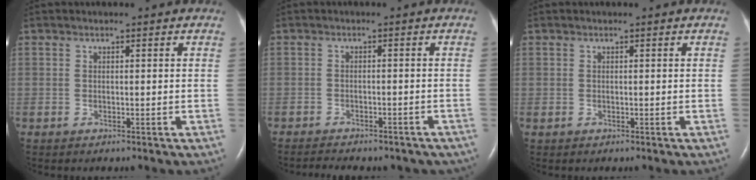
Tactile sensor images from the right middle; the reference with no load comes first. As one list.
[{"total": 10.7, "force": [-9.1, 3.9, 4.1], "torque": [-0.069, 0.003, -0.101]}, {"total": 0.0}]